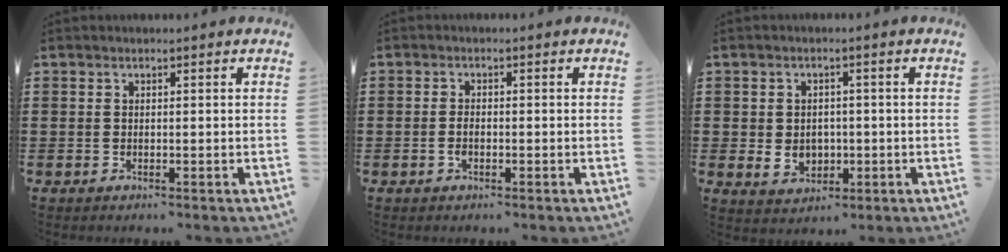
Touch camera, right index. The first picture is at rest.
{"total": 1.5, "force": [-0.5, 0.7, 1.3], "torque": [-0.027, -0.003, -0.009]}
{"total": 3.7, "force": [-0.3, 3.1, 2.0], "torque": [-0.039, 0.005, -0.009]}